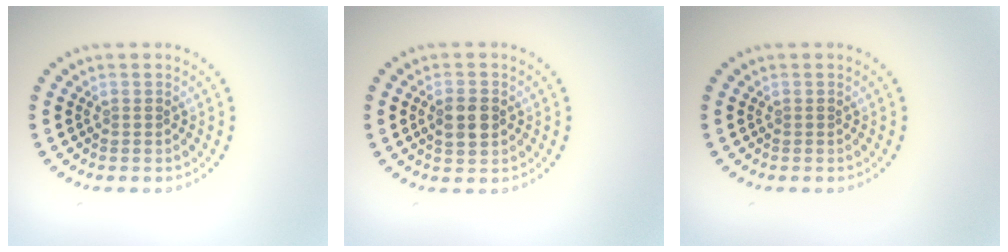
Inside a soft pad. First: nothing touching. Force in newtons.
{"total": 2.6, "press": 2.6, "slide": 0.2}
{"total": 0.0}